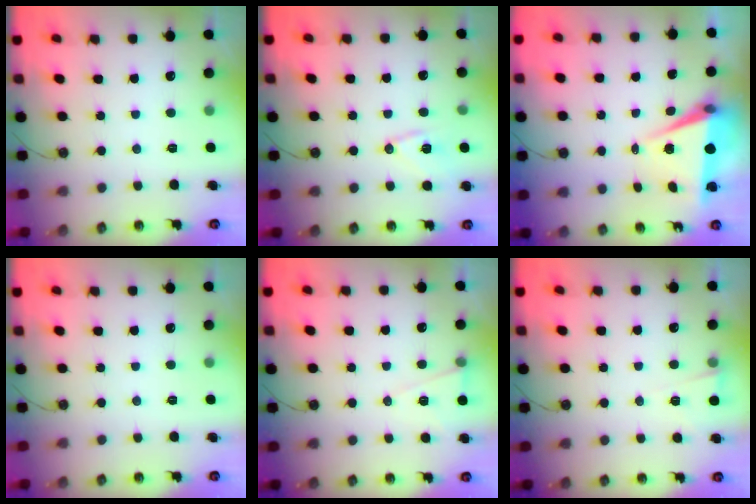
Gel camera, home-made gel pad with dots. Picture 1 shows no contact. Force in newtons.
{"total": 10.1, "press": 10.1, "slide": 0.8}
{"total": 7.0, "press": 5.4, "slide": 4.4}
{"total": 0.0}
{"total": 6.8, "press": 5.2, "slide": 4.4}
{"total": 3.1, "press": 2.9, "slide": 1.0}